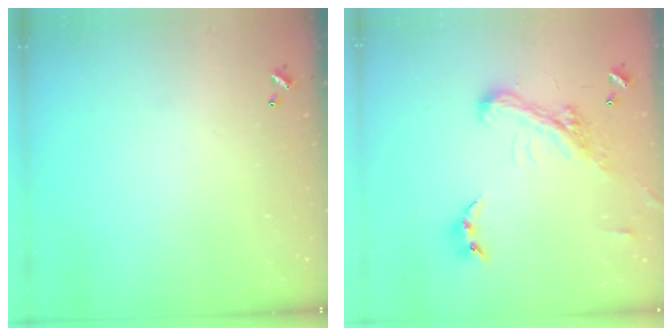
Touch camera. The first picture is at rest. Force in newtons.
{"total": 4.8, "press": 4.7, "slide": 1.1}